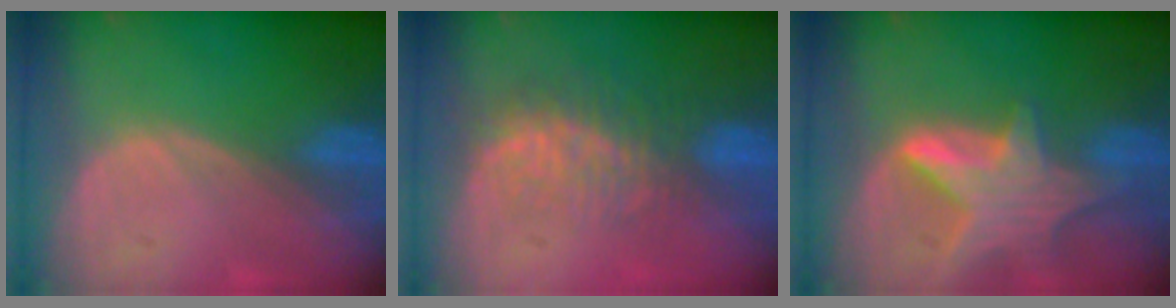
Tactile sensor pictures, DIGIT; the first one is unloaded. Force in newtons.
{"total": 8.0, "press": 7.5, "slide": 2.8}
{"total": 8.0, "press": 7.2, "slide": 3.5}